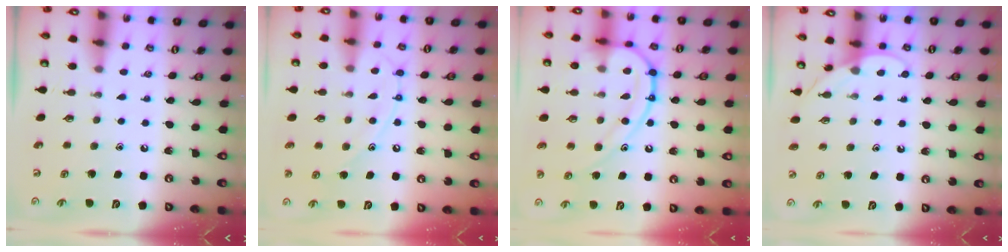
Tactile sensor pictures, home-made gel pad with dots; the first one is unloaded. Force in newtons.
{"total": 10.7, "press": 10.7, "slide": 1.0}
{"total": 16.2, "press": 16.1, "slide": 1.2}
{"total": 4.9, "press": 4.9, "slide": 0.5}